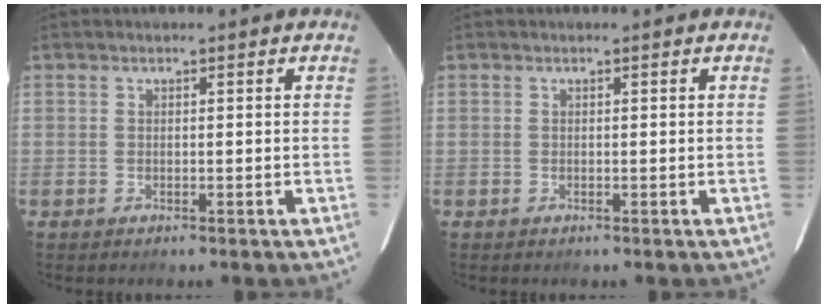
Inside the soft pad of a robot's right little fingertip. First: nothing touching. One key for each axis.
{"total": 0.0}